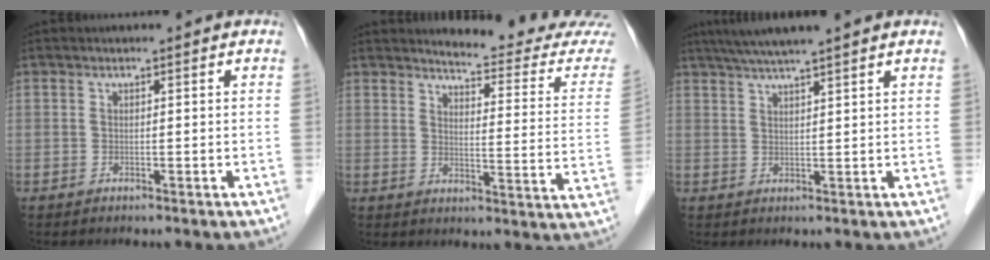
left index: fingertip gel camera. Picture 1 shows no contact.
{"total": 15.7, "force": [15.4, -0.1, 3.1], "torque": [-0.033, -0.109, 0.162]}
{"total": 7.2, "force": [6.0, -0.7, 4.0], "torque": [-0.069, 0.029, 0.095]}